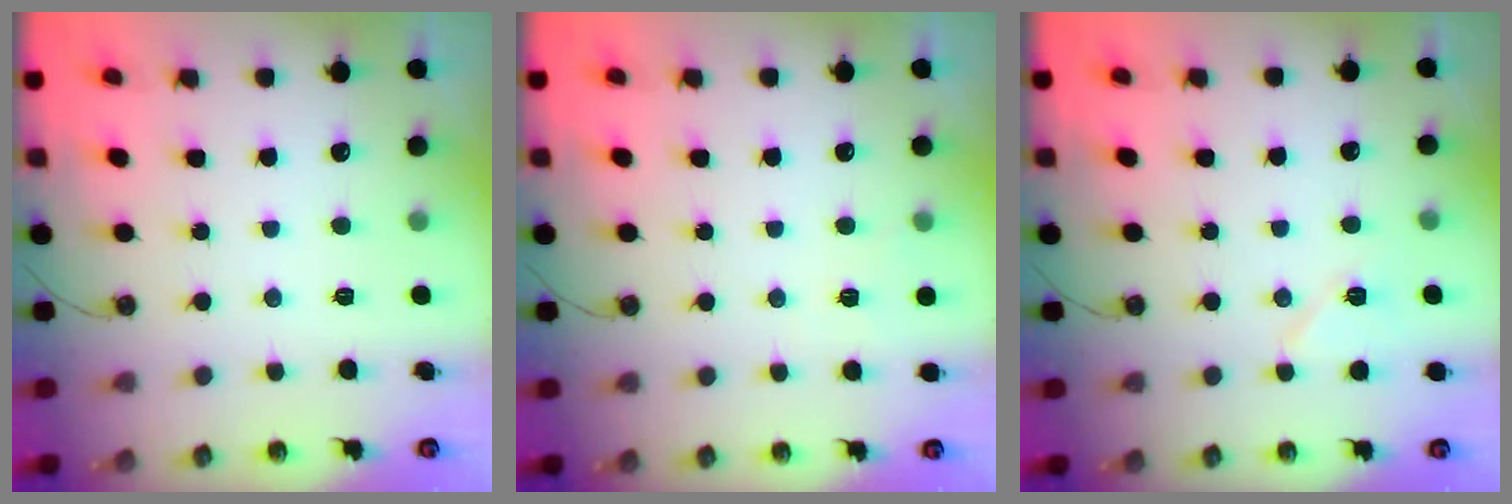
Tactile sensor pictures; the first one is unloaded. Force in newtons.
{"total": 2.9, "press": 2.9, "slide": 0.2}
{"total": 7.2, "press": 6.9, "slide": 2.0}